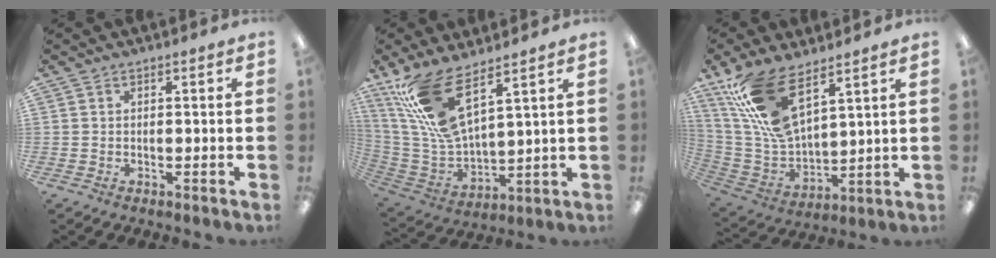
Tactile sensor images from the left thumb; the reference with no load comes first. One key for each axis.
{"total": 15.8, "fx": 10.0, "fy": 5.5, "fz": 10.9, "tx": -0.252, "ty": -0.044, "tz": 0.182}
{"total": 18.3, "fx": 11.1, "fy": 8.1, "fz": 12.1, "tx": -0.276, "ty": -0.040, "tz": 0.203}